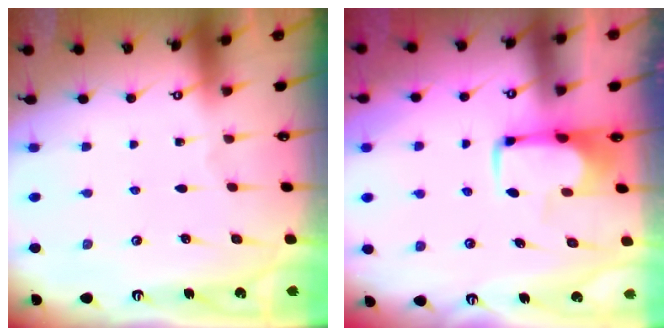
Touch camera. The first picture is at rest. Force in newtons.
{"total": 1.8, "press": 1.7, "slide": 0.5}